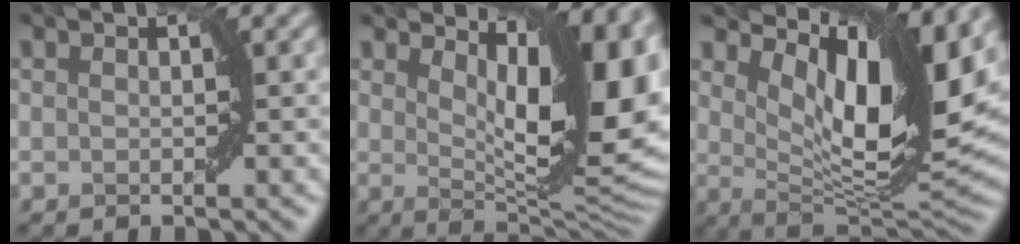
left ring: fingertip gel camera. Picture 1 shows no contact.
{"total": 12.9, "force": [4.2, 4.7, 11.3], "torque": [-0.133, -0.006, 0.074]}
{"total": 13.8, "force": [5.8, 4.9, 11.5], "torque": [-0.167, -0.001, 0.104]}